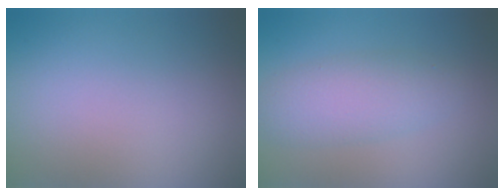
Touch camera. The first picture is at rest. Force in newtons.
{"total": 4.2, "press": 4.2, "slide": 0.1}